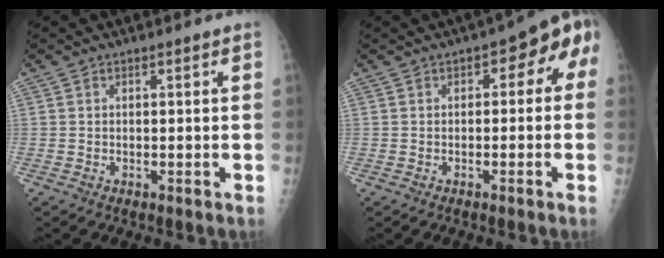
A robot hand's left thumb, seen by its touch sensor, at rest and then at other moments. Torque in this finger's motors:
{"motor_torque": [-0.28, 0.72, -0.09, 0.03, 0.07]}